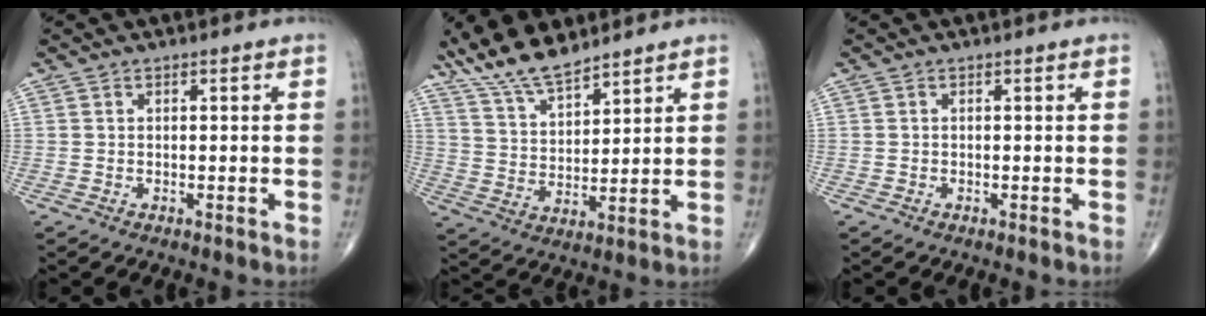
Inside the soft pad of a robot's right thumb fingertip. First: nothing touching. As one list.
[{"total": 11.1, "force": [9.2, 3.3, 5.3], "torque": [-0.085, -0.046, 0.180]}, {"total": 0.0}]